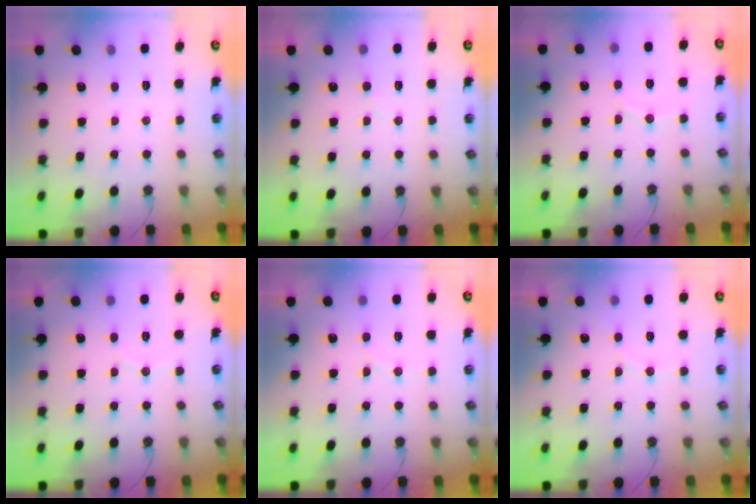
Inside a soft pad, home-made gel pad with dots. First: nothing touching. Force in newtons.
{"total": 4.5, "press": 4.3, "slide": 1.5}
{"total": 5.4, "press": 5.3, "slide": 1.1}
{"total": 3.5, "press": 3.5, "slide": 0.4}
{"total": 5.5, "press": 5.3, "slide": 1.6}
{"total": 4.4, "press": 4.2, "slide": 1.2}